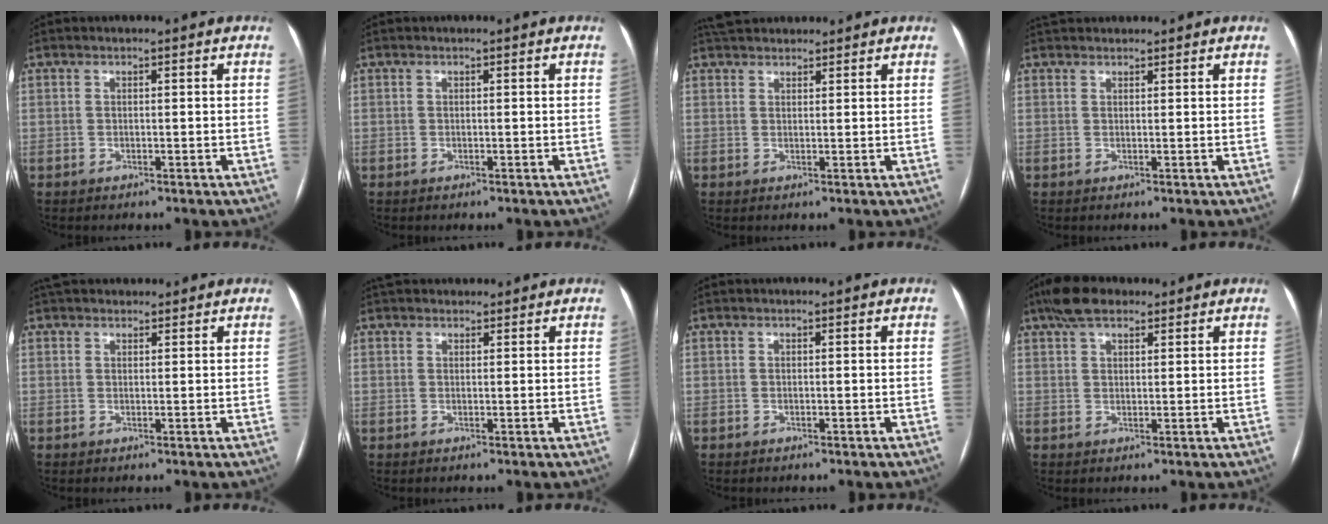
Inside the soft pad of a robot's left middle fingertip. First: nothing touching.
{"total": 0.0}
{"total": 5.9, "force": [5.4, 1.9, 1.8], "torque": [-0.022, 0.038, 0.089]}
{"total": 3.3, "force": [3.1, 0.9, 0.8], "torque": [-0.009, 0.037, 0.052]}
{"total": 5.4, "force": [4.8, 1.9, 1.5], "torque": [-0.012, 0.037, 0.074]}
{"total": 4.2, "force": [3.8, 1.5, 0.9], "torque": [-0.005, 0.034, 0.058]}
{"total": 0.0}
{"total": 5.8, "force": [4.1, 2.4, 3.2], "torque": [-0.066, 0.026, 0.074]}